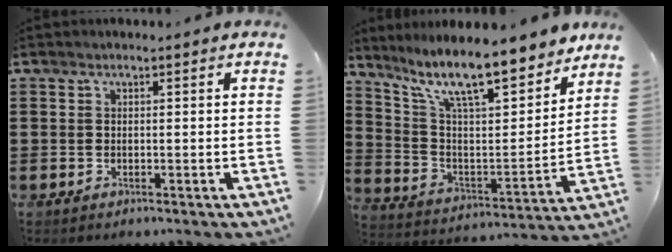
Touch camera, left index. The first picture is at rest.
{"total": 12.1, "force": [9.8, 2.4, 6.6], "torque": [-0.151, -0.060, 0.165]}